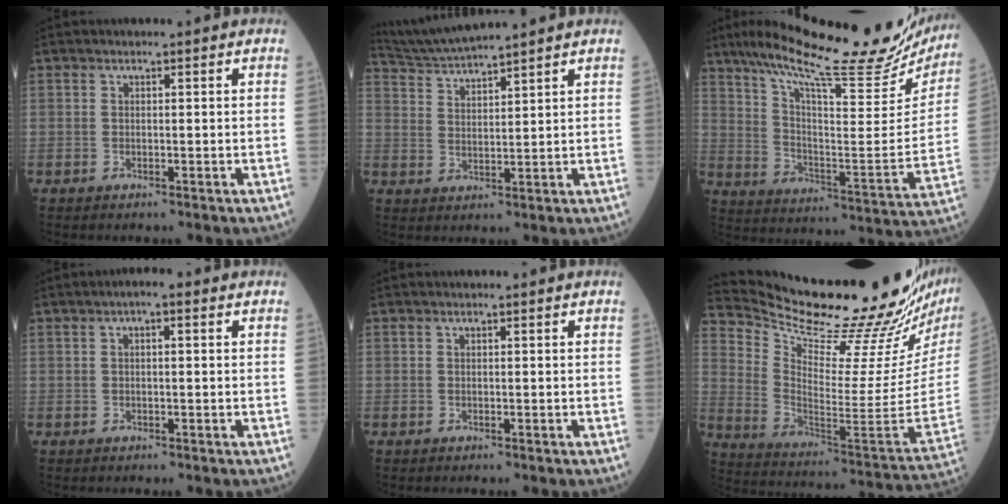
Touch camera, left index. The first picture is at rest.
{"total": 7.1, "force": [6.7, -1.5, 2.0], "torque": [-0.050, 0.013, 0.135]}
{"total": 28.1, "force": [23.5, 4.2, 14.8], "torque": [-0.243, -0.044, 0.318]}
{"total": 2.2, "force": [0.5, 0.6, 2.1], "torque": [-0.031, 0.006, 0.001]}
{"total": 0.0}
{"total": 28.1, "force": [24.9, 0.2, 13.0], "torque": [-0.223, -0.127, 0.359]}